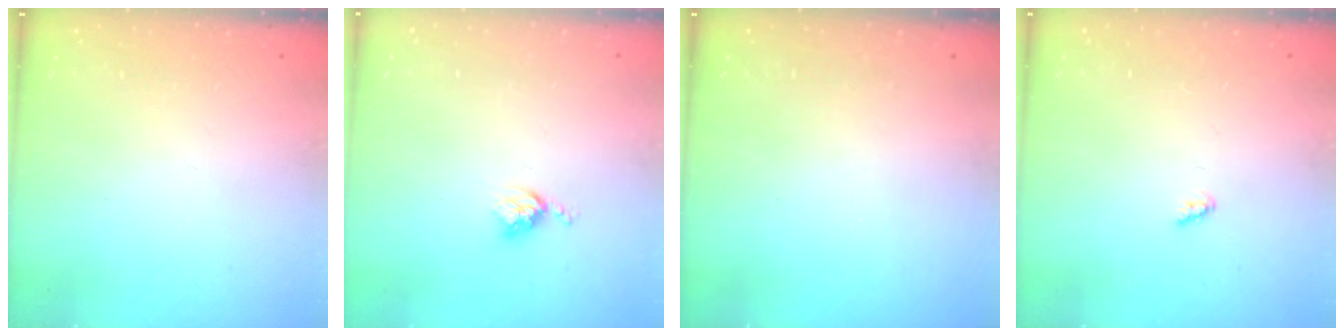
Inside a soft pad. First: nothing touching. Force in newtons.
{"total": 3.5, "press": 3.5, "slide": 0.4}
{"total": 0.0}
{"total": 2.4, "press": 2.4, "slide": 0.3}